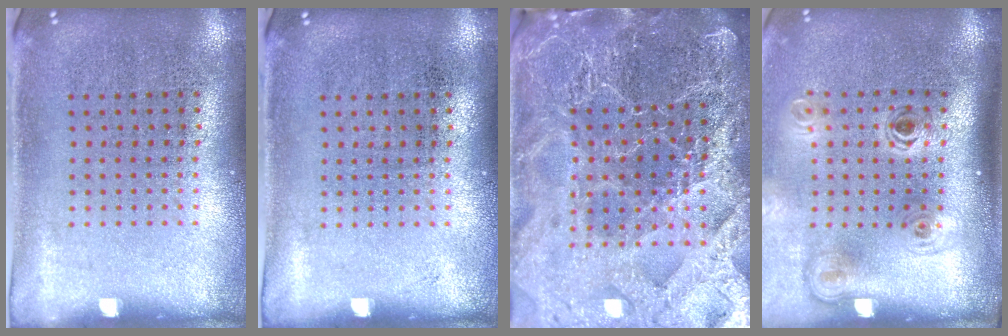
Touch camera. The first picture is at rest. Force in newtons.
{"total": 0.0}
{"total": 5.0, "press": 4.6, "slide": 2.0}
{"total": 2.1, "press": 1.4, "slide": 1.6}